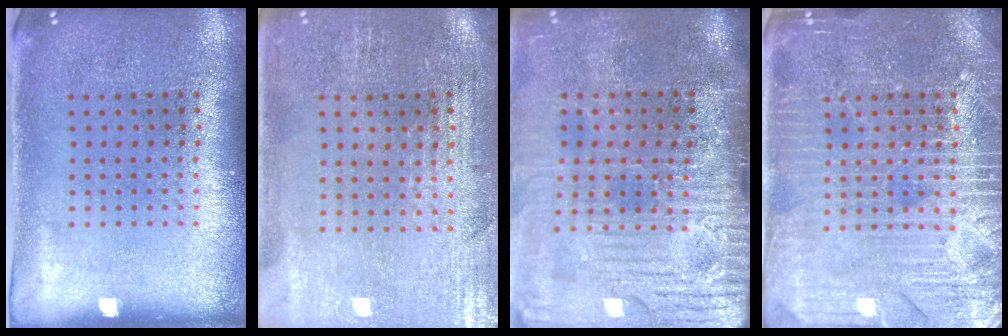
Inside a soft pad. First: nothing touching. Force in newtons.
{"total": 0.6, "press": 0.5, "slide": 0.3}
{"total": 4.6, "press": 4.0, "slide": 2.4}
{"total": 4.0, "press": 4.0, "slide": 0.6}